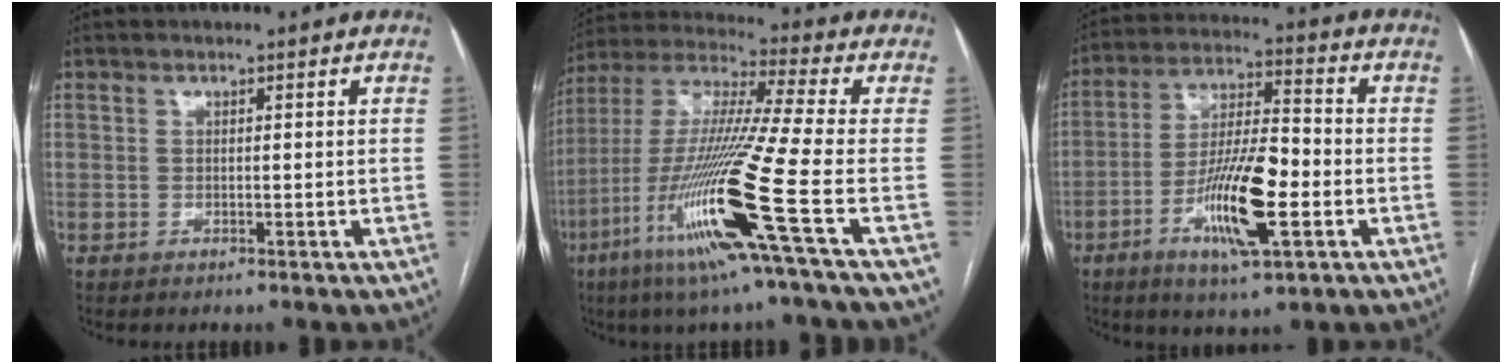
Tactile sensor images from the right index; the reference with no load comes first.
{"total": 19.9, "force": [-7.8, -1.4, 18.3], "torque": [-0.390, -0.034, -0.157]}
{"total": 13.5, "force": [-4.5, 2.6, 12.5], "torque": [-0.235, -0.004, -0.076]}